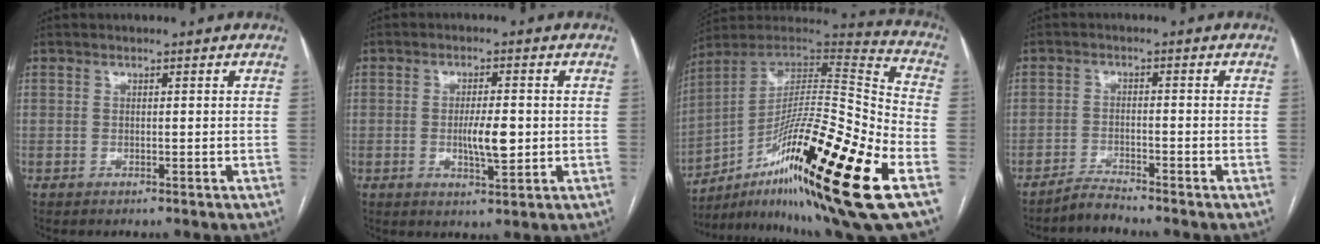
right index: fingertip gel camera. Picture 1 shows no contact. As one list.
[{"total": 5.2, "force": [-0.5, 1.2, 5.1], "torque": [-0.090, -0.005, -0.006]}, {"total": 29.2, "force": [-12.7, 2.0, 26.2], "torque": [-0.400, -0.024, -0.213]}, {"total": 2.6, "force": [-2.6, -0.5, 0.0], "torque": [0.000, -0.015, -0.049]}]